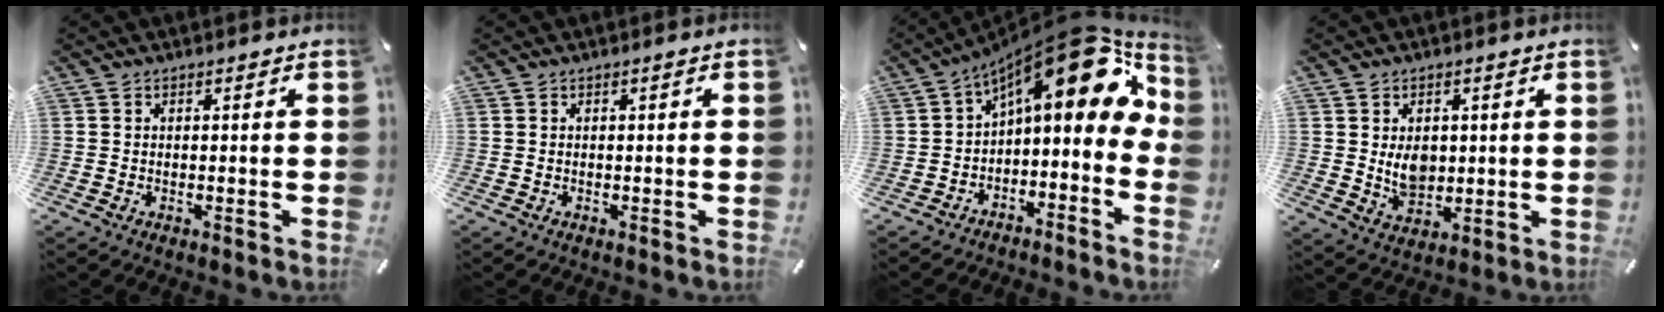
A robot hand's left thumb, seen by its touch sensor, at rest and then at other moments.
{"total": 0.0}
{"total": 18.2, "force": [7.7, 8.4, 14.2], "torque": [-0.185, -0.057, 0.132]}
{"total": 6.4, "force": [1.2, 5.0, 3.8], "torque": [-0.061, -0.009, 0.016]}